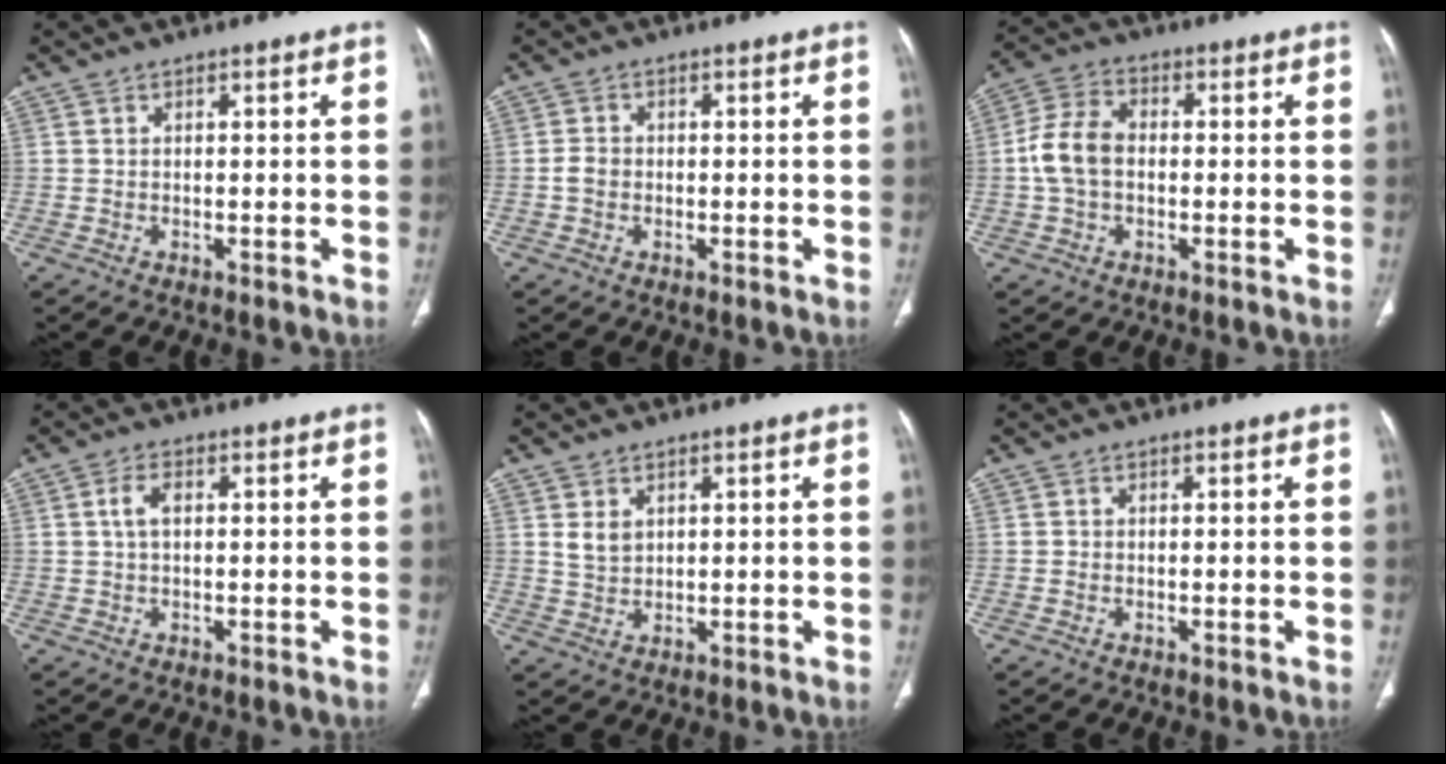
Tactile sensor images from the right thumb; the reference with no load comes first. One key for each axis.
{"total": 2.2, "fx": -0.4, "fy": 1.8, "fz": 1.2, "tx": -0.020, "ty": 0.008, "tz": -0.010}
{"total": 8.3, "fx": -0.4, "fy": 5.7, "fz": 6.0, "tx": -0.121, "ty": 0.023, "tz": -0.015}
{"total": 2.9, "fx": 0.4, "fy": 1.5, "fz": 2.4, "tx": -0.052, "ty": 0.007, "tz": 0.006}
{"total": 2.9, "fx": 1.3, "fy": 2.1, "fz": 1.6, "tx": -0.023, "ty": -0.009, "tz": 0.033}
{"total": 0.0}